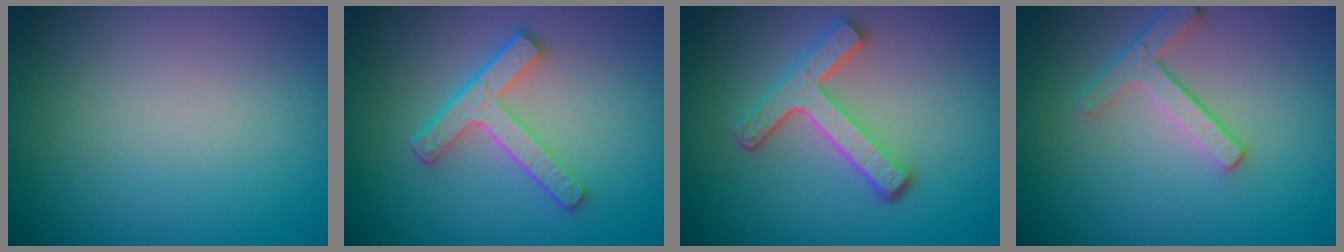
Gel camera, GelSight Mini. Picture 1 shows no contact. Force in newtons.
{"total": 4.4, "press": 3.3, "slide": 2.9}
{"total": 4.5, "press": 3.4, "slide": 2.9}
{"total": 2.6, "press": 2.2, "slide": 1.3}